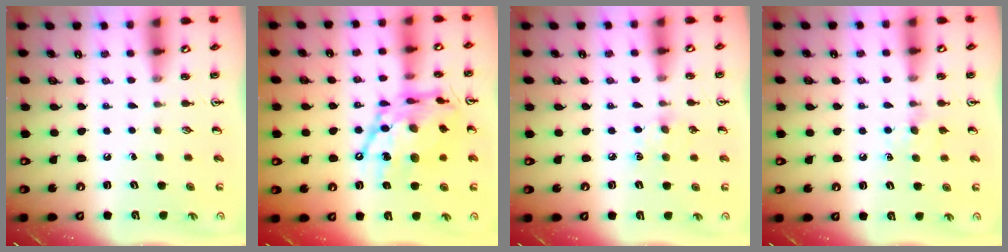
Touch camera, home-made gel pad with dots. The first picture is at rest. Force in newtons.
{"total": 19.2, "press": 19.1, "slide": 1.6}
{"total": 6.6, "press": 6.5, "slide": 0.7}
{"total": 5.0, "press": 5.0, "slide": 0.8}